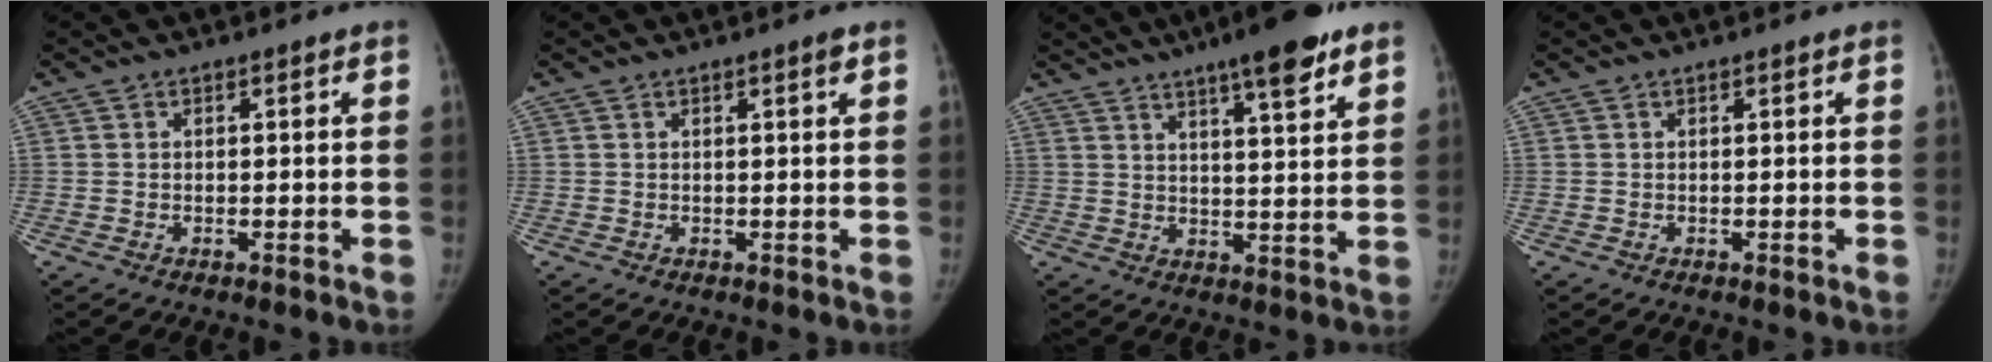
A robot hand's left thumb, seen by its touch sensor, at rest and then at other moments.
{"total": 0.9, "force": [0.5, 0.0, 0.7], "torque": [-0.011, -0.001, 0.007]}
{"total": 11.9, "force": [7.8, 2.2, 8.8], "torque": [-0.113, -0.030, 0.109]}
{"total": 0.0}